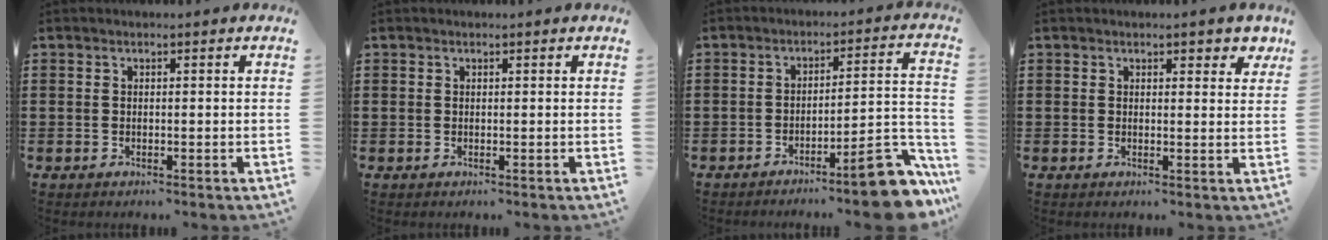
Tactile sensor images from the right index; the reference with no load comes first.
{"total": 0.5, "force": [0.2, 0.5, 0.0], "torque": [-0.001, 0.004, 0.004]}
{"total": 10.9, "force": [-7.8, 1.7, 7.4], "torque": [-0.095, 0.024, -0.140]}
{"total": 1.9, "force": [1.5, 0.8, 0.9], "torque": [-0.005, 0.002, 0.024]}